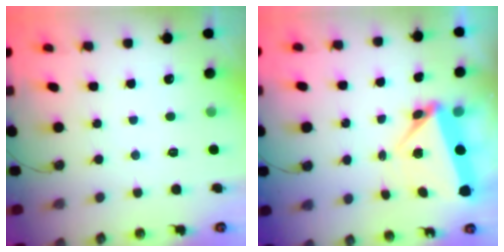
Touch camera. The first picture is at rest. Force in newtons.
{"total": 5.7, "press": 5.7, "slide": 0.1}